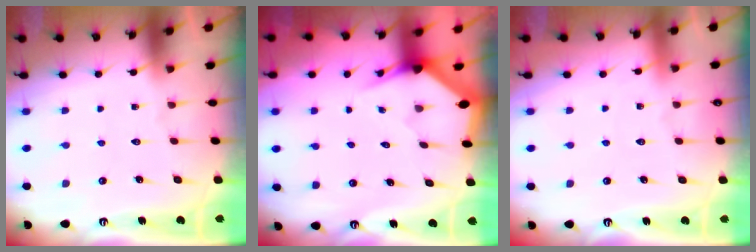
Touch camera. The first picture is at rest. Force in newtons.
{"total": 2.8, "press": 2.8, "slide": 0.1}
{"total": 1.1, "press": 1.1, "slide": 0.2}